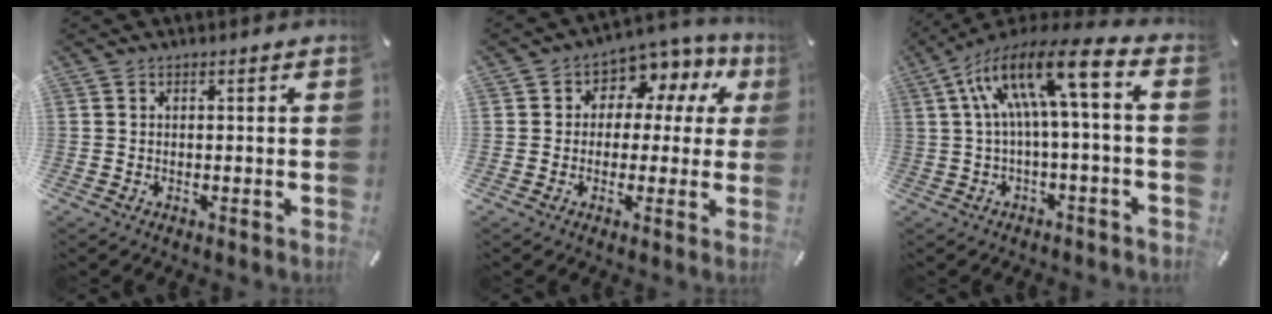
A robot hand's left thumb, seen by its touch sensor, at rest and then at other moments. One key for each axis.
{"total": 7.5, "fx": 2.4, "fy": 6.3, "fz": 3.3, "tx": -0.051, "ty": -0.016, "tz": 0.042}
{"total": 15.8, "fx": 3.2, "fy": 4.2, "fz": 14.9, "tx": -0.280, "ty": -0.013, "tz": 0.049}